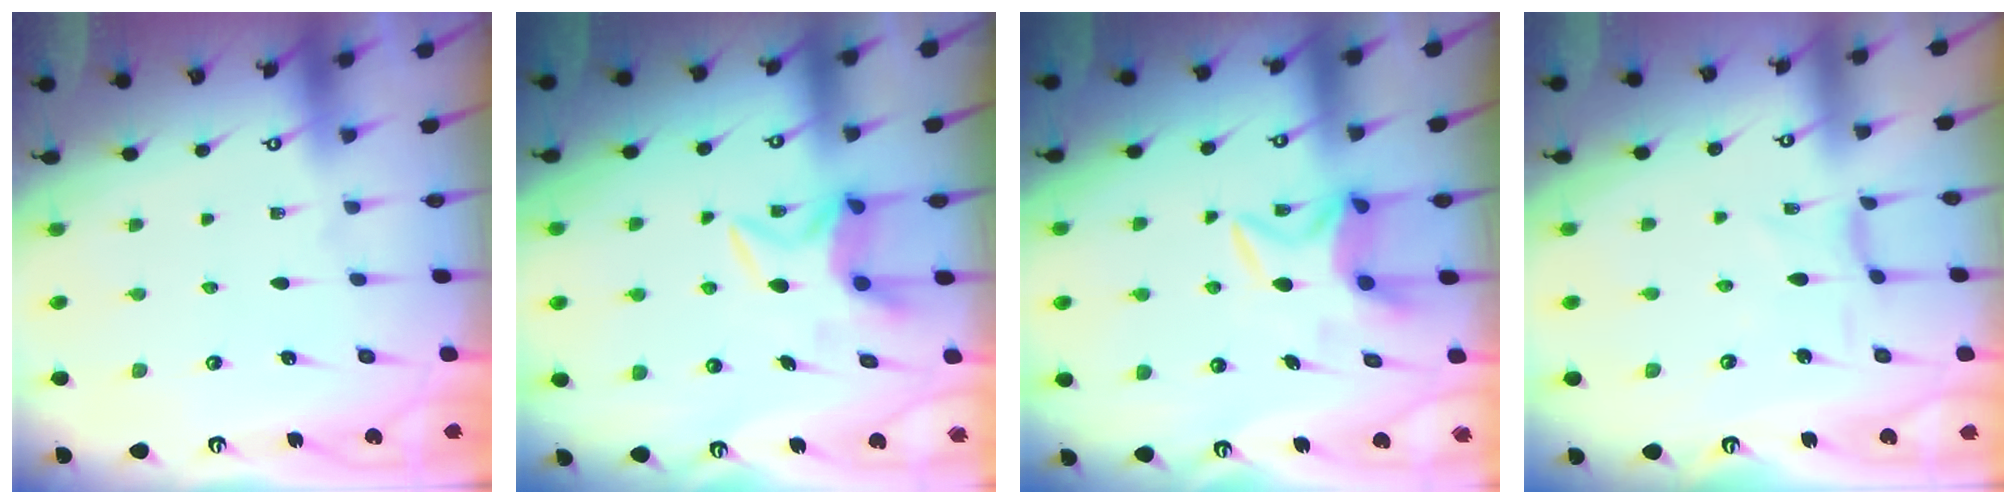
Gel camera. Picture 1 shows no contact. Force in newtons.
{"total": 5.9, "press": 5.8, "slide": 0.8}
{"total": 5.8, "press": 5.8, "slide": 0.3}
{"total": 0.8, "press": 0.7, "slide": 0.3}